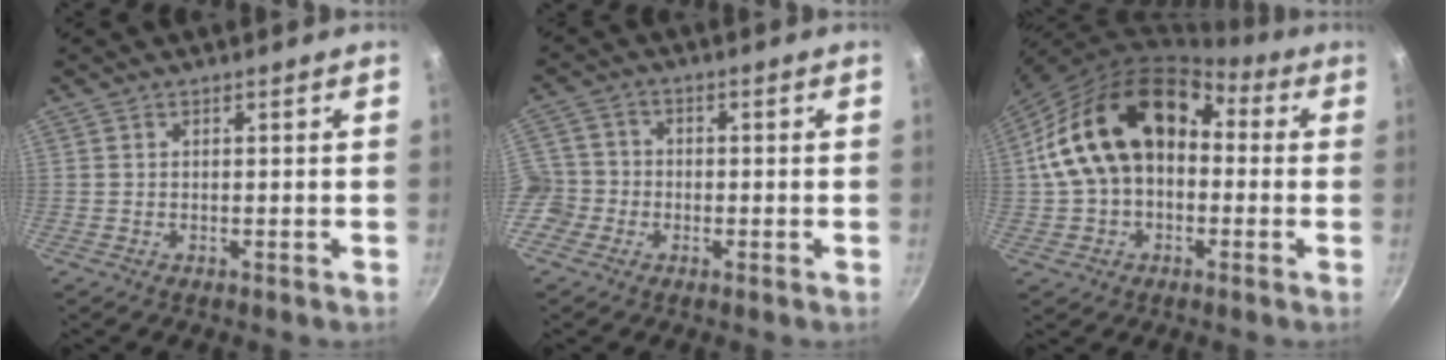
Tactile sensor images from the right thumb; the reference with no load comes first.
{"total": 7.1, "force": [-2.4, 6.3, 2.2], "torque": [-0.024, 0.027, -0.059]}
{"total": 19.8, "force": [1.2, 13.9, 14.1], "torque": [-0.223, 0.059, 0.013]}